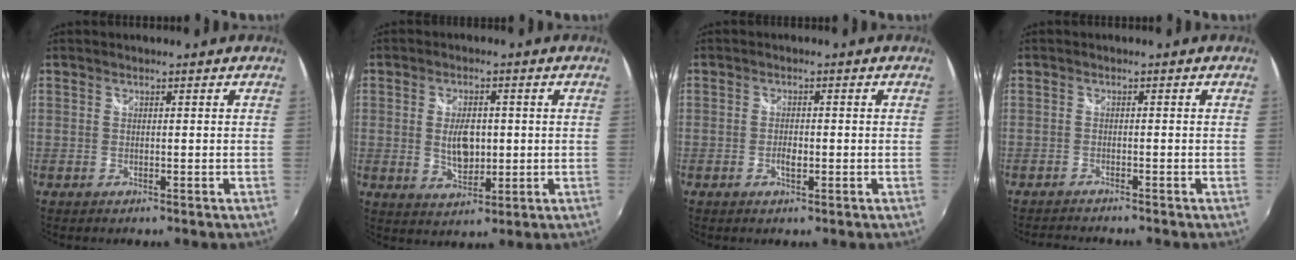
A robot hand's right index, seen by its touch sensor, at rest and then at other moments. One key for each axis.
{"total": 6.7, "fx": 0.1, "fy": 3.9, "fz": 5.5, "tx": -0.098, "ty": -0.003, "tz": 0.005}
{"total": 1.9, "fx": -0.6, "fy": 0.9, "fz": 1.6, "tx": -0.031, "ty": 0.000, "tz": -0.011}
{"total": 3.1, "fx": -3.0, "fy": 0.1, "fz": 0.6, "tx": -0.029, "ty": -0.011, "tz": -0.055}